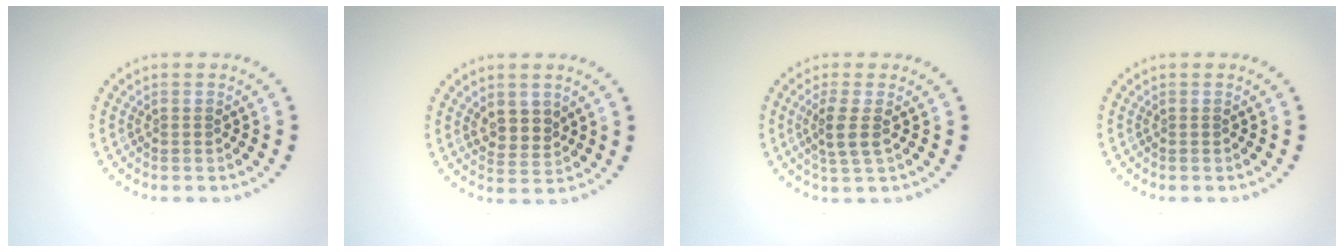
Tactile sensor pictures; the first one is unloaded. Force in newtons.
{"total": 2.2, "press": 2.0, "slide": 0.9}
{"total": 2.3, "press": 1.9, "slide": 1.4}
{"total": 0.0}